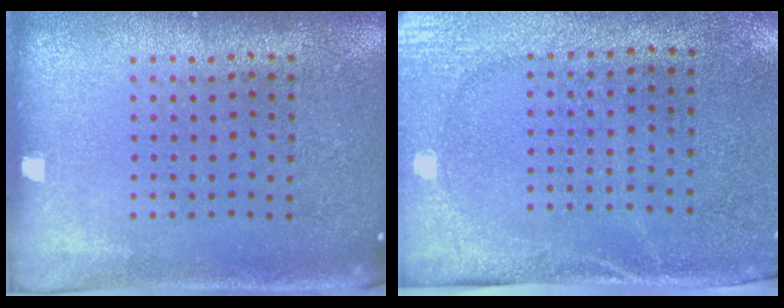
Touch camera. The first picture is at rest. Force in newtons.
{"total": 2.8, "press": 2.3, "slide": 1.6}